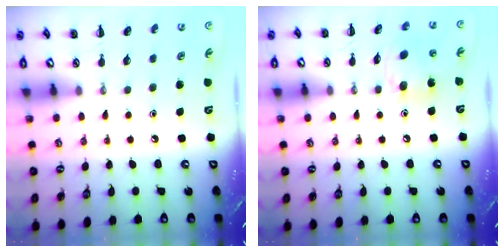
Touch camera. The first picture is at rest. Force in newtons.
{"total": 9.1, "press": 9.1, "slide": 1.0}